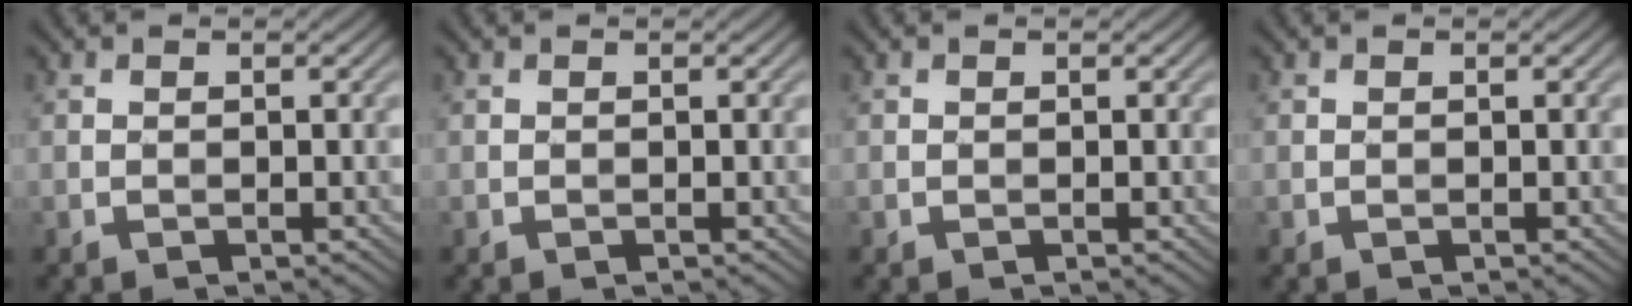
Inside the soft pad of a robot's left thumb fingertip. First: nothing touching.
{"total": 0.0}
{"total": 0.0}
{"total": 0.0}